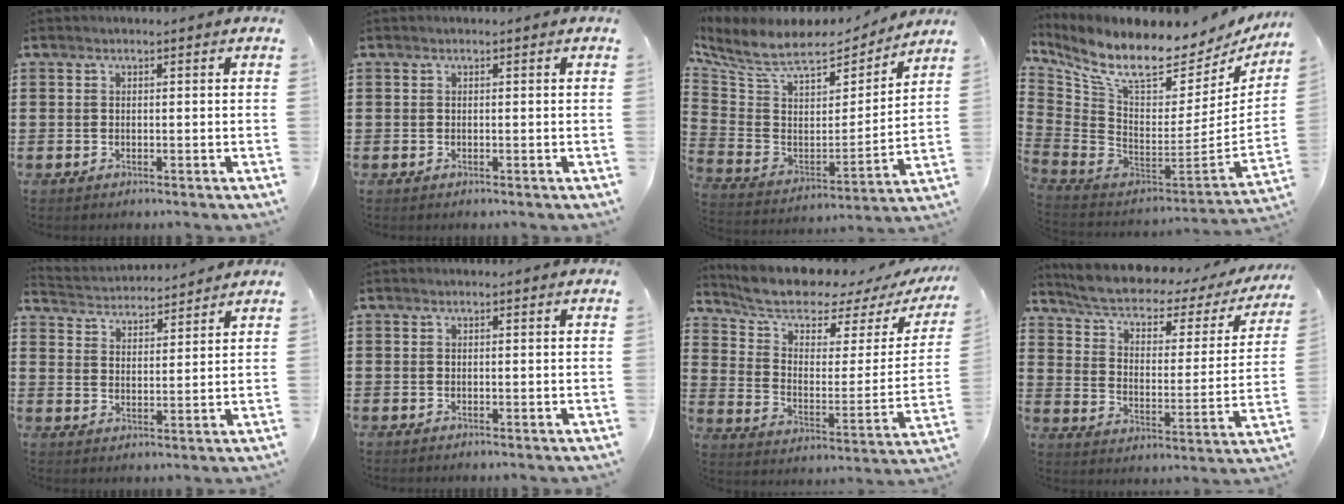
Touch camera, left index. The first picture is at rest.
{"total": 0.0}
{"total": 9.5, "force": [7.7, 3.1, 4.6], "torque": [-0.125, -0.048, 0.134]}
{"total": 10.1, "force": [7.7, 2.5, 6.1], "torque": [-0.139, -0.075, 0.129]}
{"total": 3.2, "force": [3.2, 0.2, -0.3], "torque": [-0.012, -0.021, 0.054]}
{"total": 0.0}
{"total": 7.7, "force": [6.8, 2.2, 2.9], "torque": [-0.095, -0.042, 0.118]}
{"total": 5.5, "force": [4.3, 1.6, 3.0], "torque": [-0.080, -0.030, 0.070]}